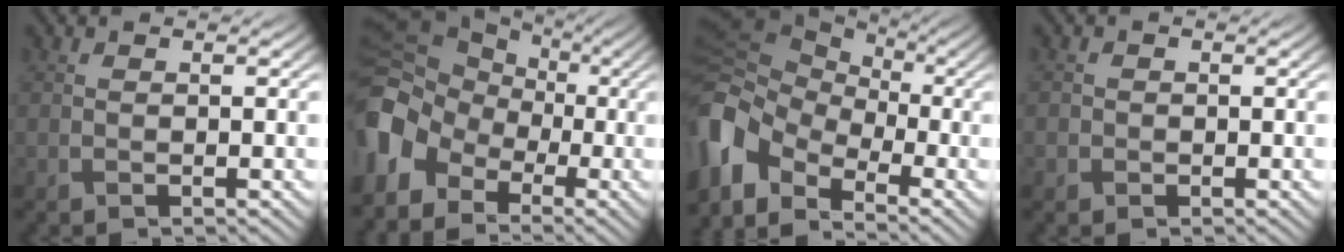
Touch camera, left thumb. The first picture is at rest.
{"total": 11.5, "force": [-3.5, 9.8, 4.9], "torque": [-0.172, -0.024, -0.073]}
{"total": 11.5, "force": [-5.1, 7.7, 6.8], "torque": [-0.193, -0.014, -0.104]}
{"total": 1.3, "force": [-0.3, 1.2, 0.1], "torque": [0.005, -0.002, -0.010]}